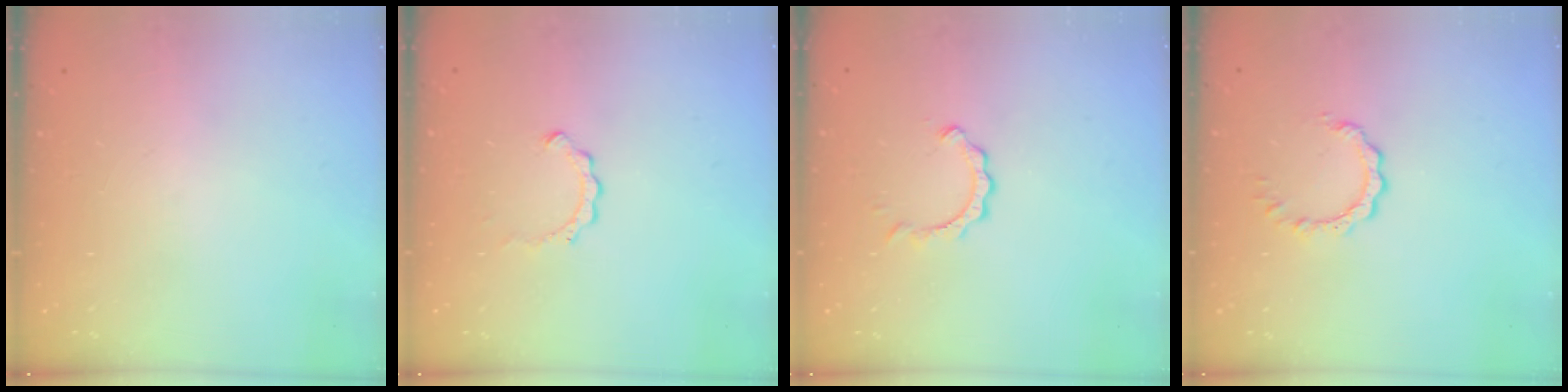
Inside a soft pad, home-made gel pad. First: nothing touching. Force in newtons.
{"total": 2.7, "press": 2.6, "slide": 0.3}
{"total": 2.8, "press": 2.8, "slide": 0.3}
{"total": 3.2, "press": 3.2, "slide": 0.1}